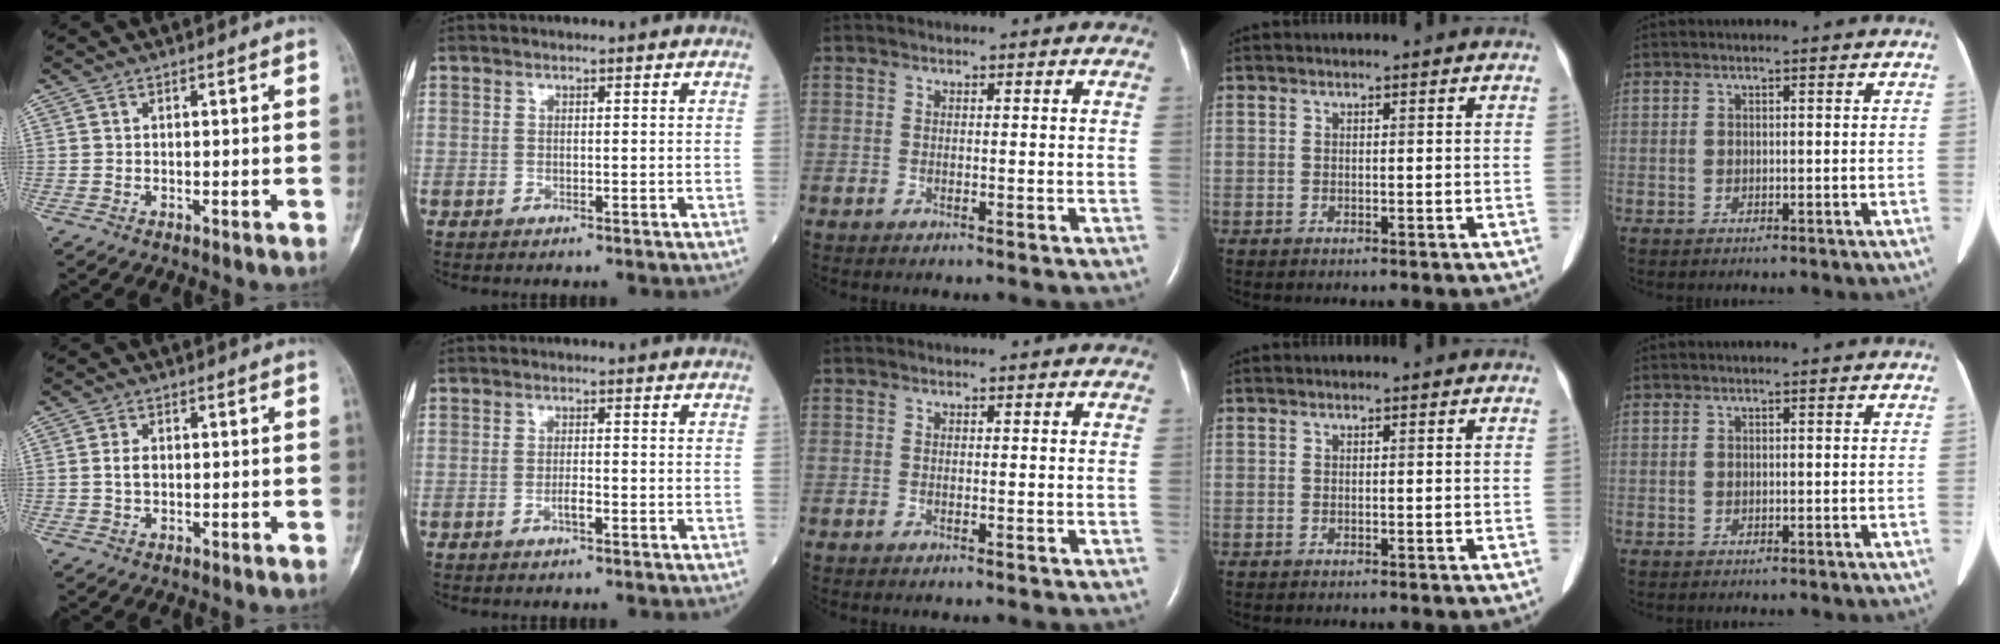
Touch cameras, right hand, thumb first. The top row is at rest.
{"thumb": {"total": 2.2, "force": [0.1, 1.4, 1.7], "torque": [-0.030, 0.002, 0.001]}, "index": {"total": 1.6, "force": [-0.9, 0.3, 1.4], "torque": [-0.019, 0.002, -0.016]}}